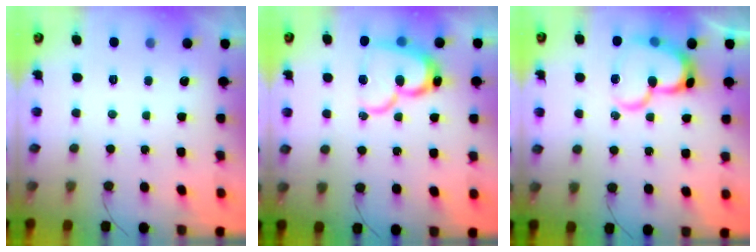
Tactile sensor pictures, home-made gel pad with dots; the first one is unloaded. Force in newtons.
{"total": 15.2, "press": 15.2, "slide": 0.7}
{"total": 17.4, "press": 17.4, "slide": 1.4}